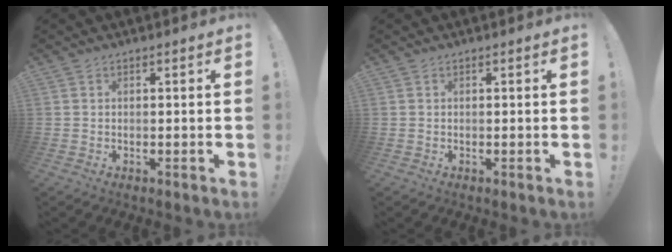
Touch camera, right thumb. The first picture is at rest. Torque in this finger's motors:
{"motor_torque": [0.00, 0.01, -0.02, 0.00, 0.00]}